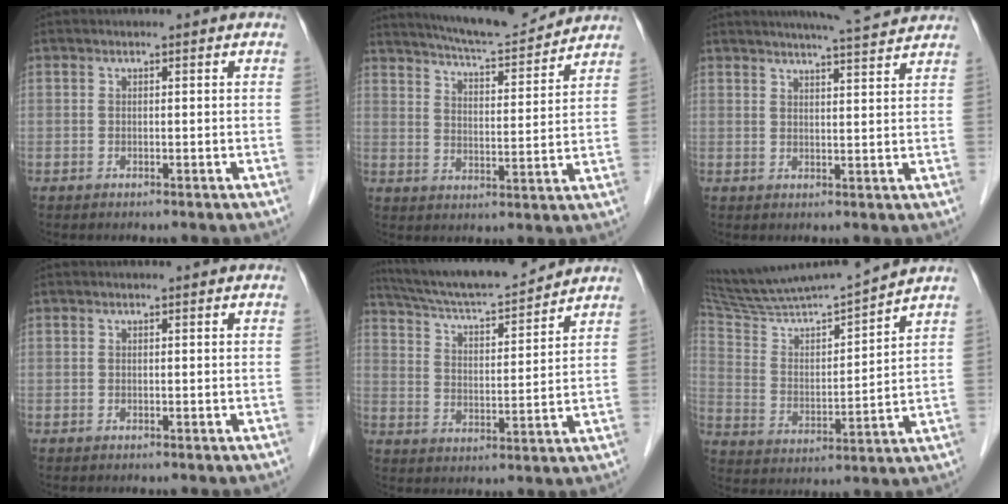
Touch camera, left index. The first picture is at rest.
{"total": 13.4, "force": [12.6, 1.0, 4.6], "torque": [-0.084, -0.001, 0.188]}
{"total": 9.2, "force": [8.6, -0.1, 3.4], "torque": [-0.060, 0.010, 0.104]}
{"total": 0.0}
{"total": 16.0, "force": [14.8, 1.2, 6.0], "torque": [-0.114, 0.007, 0.242]}
{"total": 15.3, "force": [14.3, -1.2, 5.2], "torque": [-0.105, -0.004, 0.258]}